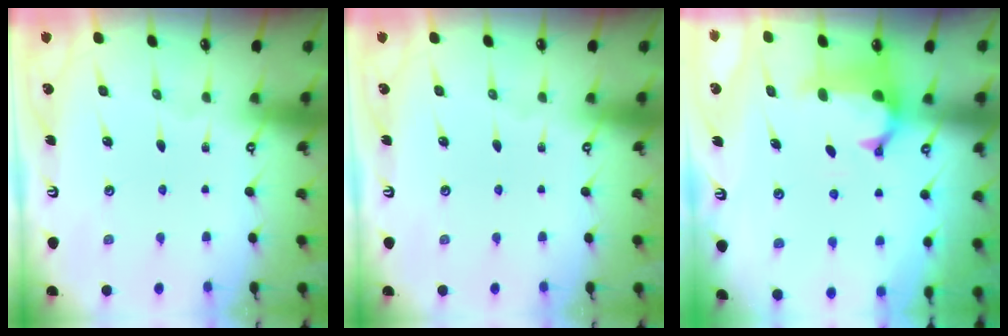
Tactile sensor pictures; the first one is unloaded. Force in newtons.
{"total": 0.0}
{"total": 1.2, "press": 0.6, "slide": 1.0}